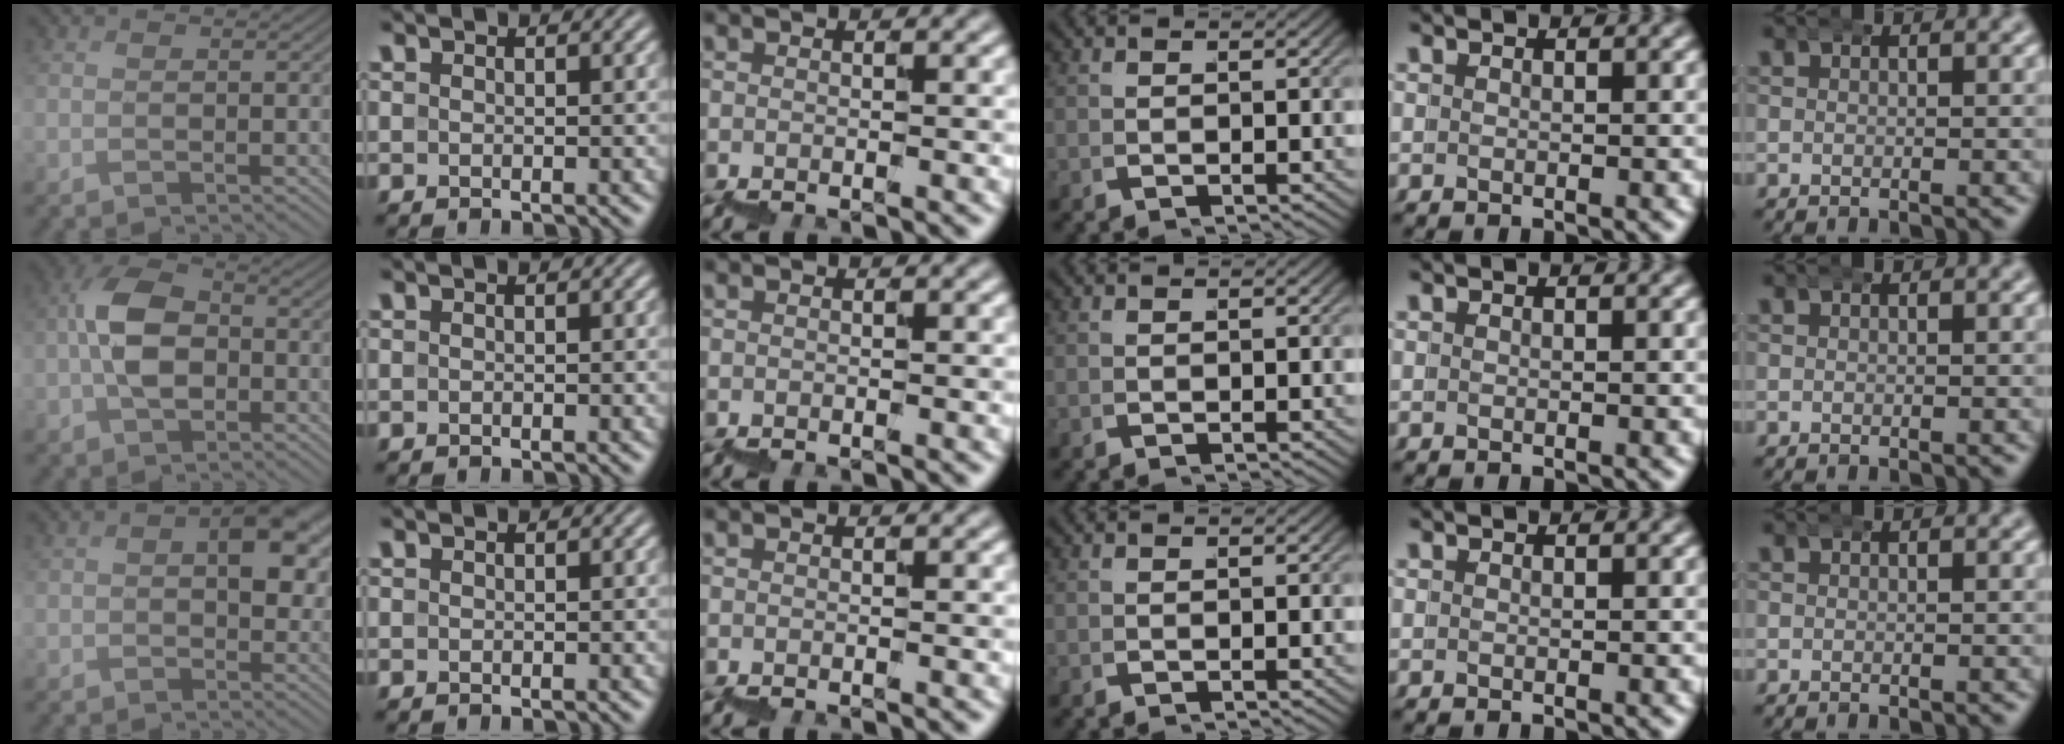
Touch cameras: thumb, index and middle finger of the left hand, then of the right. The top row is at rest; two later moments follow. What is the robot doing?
{"motion": "wrap", "object": "bandana"}